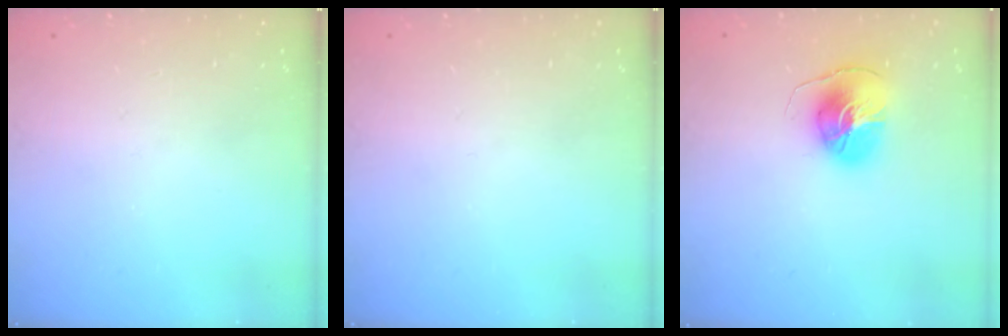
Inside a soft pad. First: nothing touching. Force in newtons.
{"total": 0.0}
{"total": 8.6, "press": 8.5, "slide": 0.7}